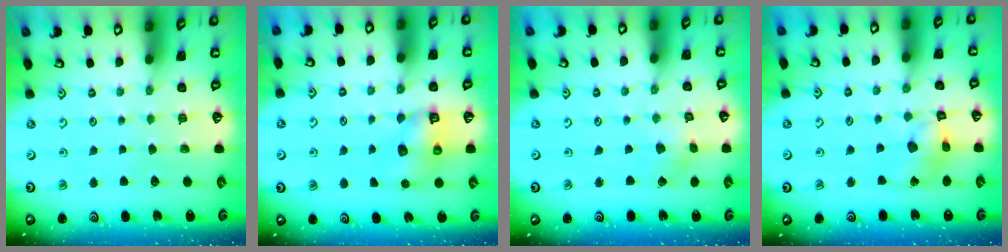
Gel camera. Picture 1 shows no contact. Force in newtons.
{"total": 6.4, "press": 6.4, "slide": 0.7}
{"total": 2.0, "press": 2.0, "slide": 0.1}
{"total": 8.6, "press": 8.5, "slide": 0.9}